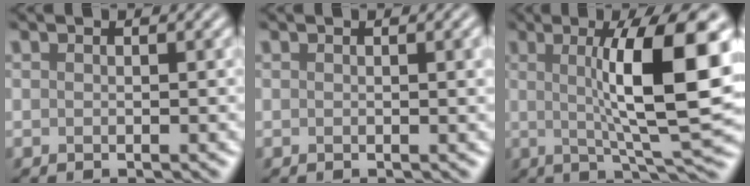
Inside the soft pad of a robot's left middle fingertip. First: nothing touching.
{"total": 1.4, "force": [0.2, 0.4, 1.3], "torque": [-0.012, 0.005, 0.004]}
{"total": 10.7, "force": [1.4, 2.0, 10.4], "torque": [-0.136, 0.003, 0.032]}